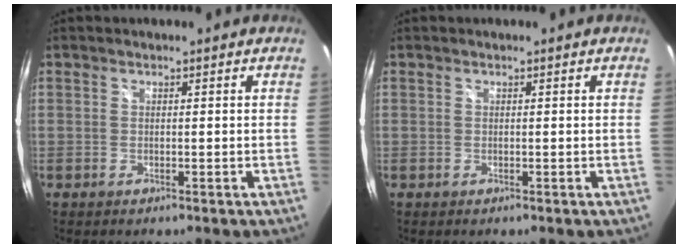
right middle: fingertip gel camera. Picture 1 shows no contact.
{"total": 0.0}